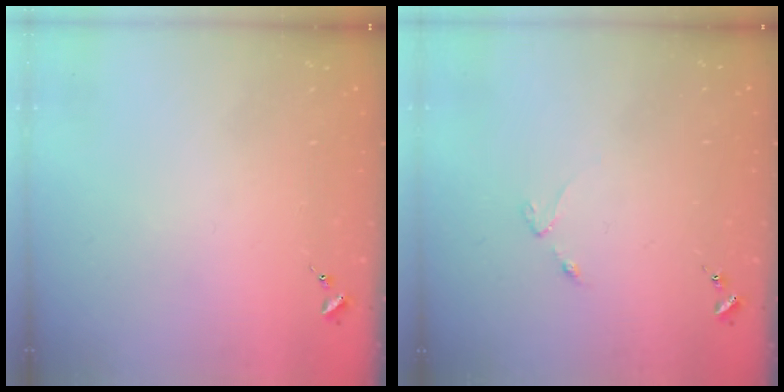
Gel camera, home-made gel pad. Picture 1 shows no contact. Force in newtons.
{"total": 2.5, "press": 2.4, "slide": 0.4}